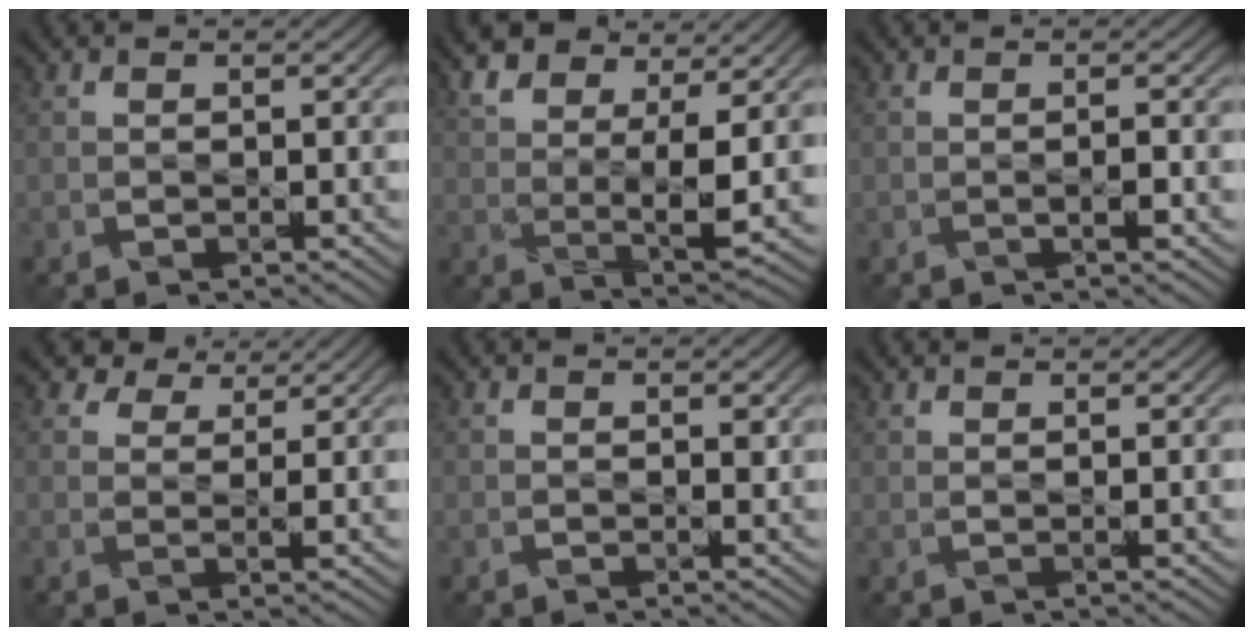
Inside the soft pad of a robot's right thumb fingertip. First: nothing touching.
{"total": 9.8, "force": [5.5, 3.5, 7.3], "torque": [-0.170, 0.012, 0.110]}
{"total": 1.7, "force": [-0.5, 0.2, 1.7], "torque": [-0.025, 0.006, -0.006]}
{"total": 5.2, "force": [4.1, 2.3, 2.1], "torque": [-0.041, 0.010, 0.068]}
{"total": 0.7, "force": [0.5, 0.2, 0.4], "torque": [-0.006, 0.001, 0.009]}
{"total": 1.5, "force": [1.3, -0.6, 0.3], "torque": [-0.009, 0.008, 0.026]}